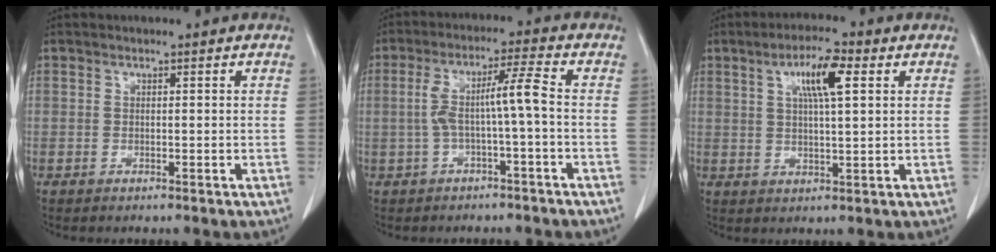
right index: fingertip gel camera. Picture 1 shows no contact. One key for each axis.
{"total": 6.4, "fx": -1.0, "fy": -0.4, "fz": 6.3, "tx": -0.125, "ty": 0.029, "tz": -0.013}
{"total": 7.1, "fx": 2.7, "fy": 1.1, "fz": 6.4, "tx": -0.116, "ty": 0.009, "tz": 0.046}